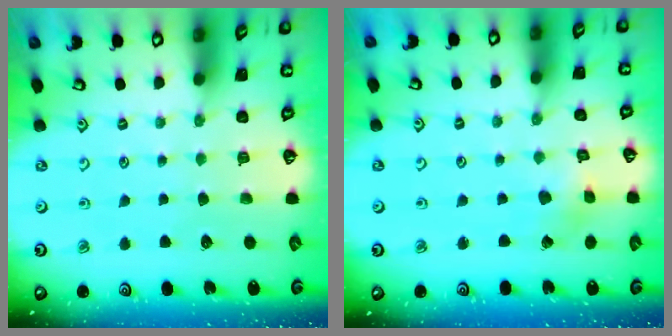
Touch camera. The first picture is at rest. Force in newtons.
{"total": 2.2, "press": 2.2, "slide": 0.2}